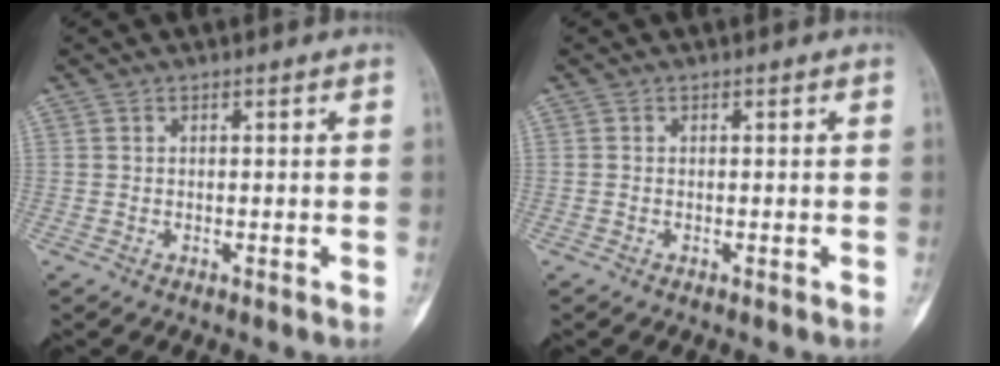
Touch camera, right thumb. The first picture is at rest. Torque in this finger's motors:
{"motor_torque": [-0.04, 0.18, -0.08, -0.16, -0.03]}